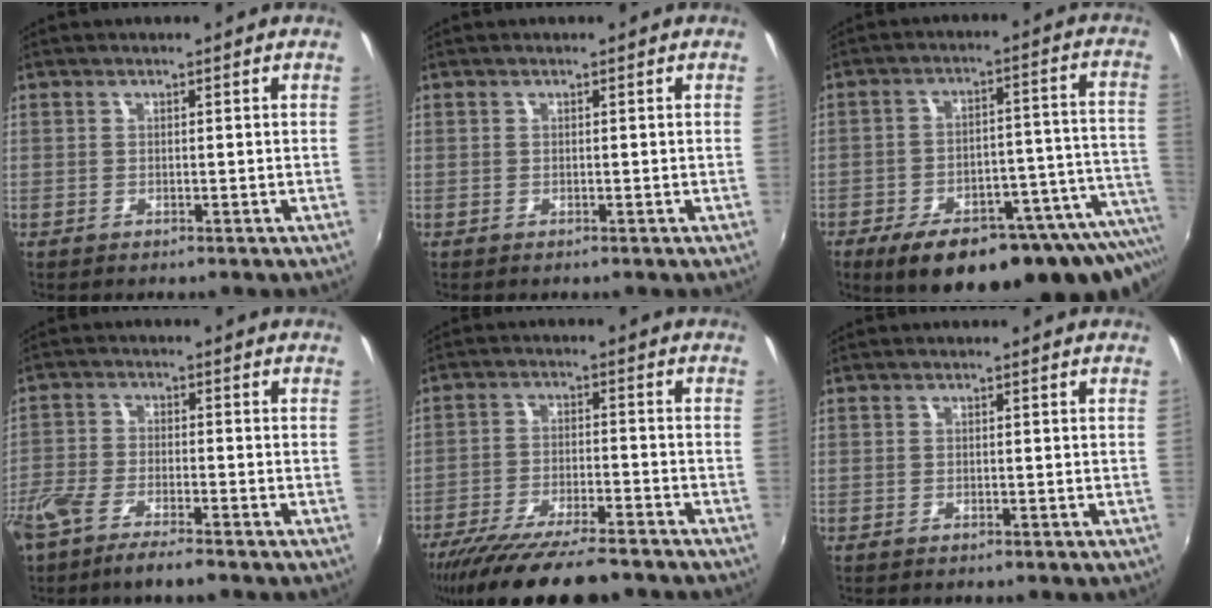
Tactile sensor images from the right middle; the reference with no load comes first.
{"total": 0.0}
{"total": 27.0, "force": [-20.0, 8.9, 15.7], "torque": [-0.204, -0.018, -0.258]}
{"total": 7.8, "force": [-6.0, 1.6, 4.8], "torque": [-0.118, -0.021, -0.119]}
{"total": 17.0, "force": [-14.1, 3.0, 8.9], "torque": [-0.177, -0.038, -0.225]}
{"total": 0.0}